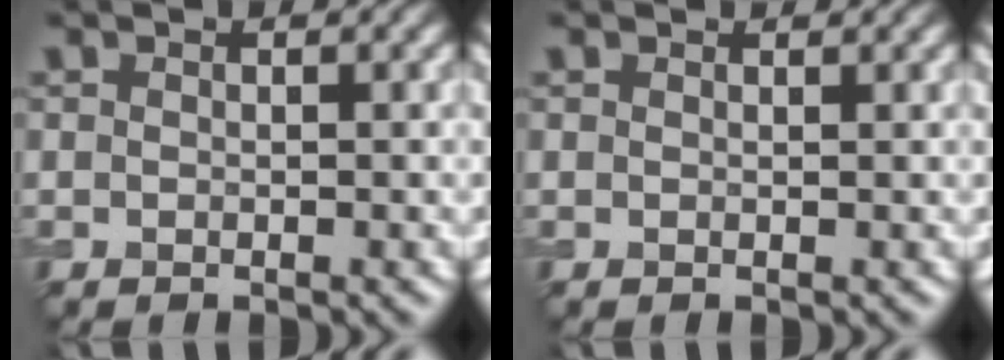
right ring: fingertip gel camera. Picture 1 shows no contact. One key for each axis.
{"total": 1.0, "fx": 0.9, "fy": 0.1, "fz": 0.2, "tx": -0.007, "ty": -0.005, "tz": 0.008}